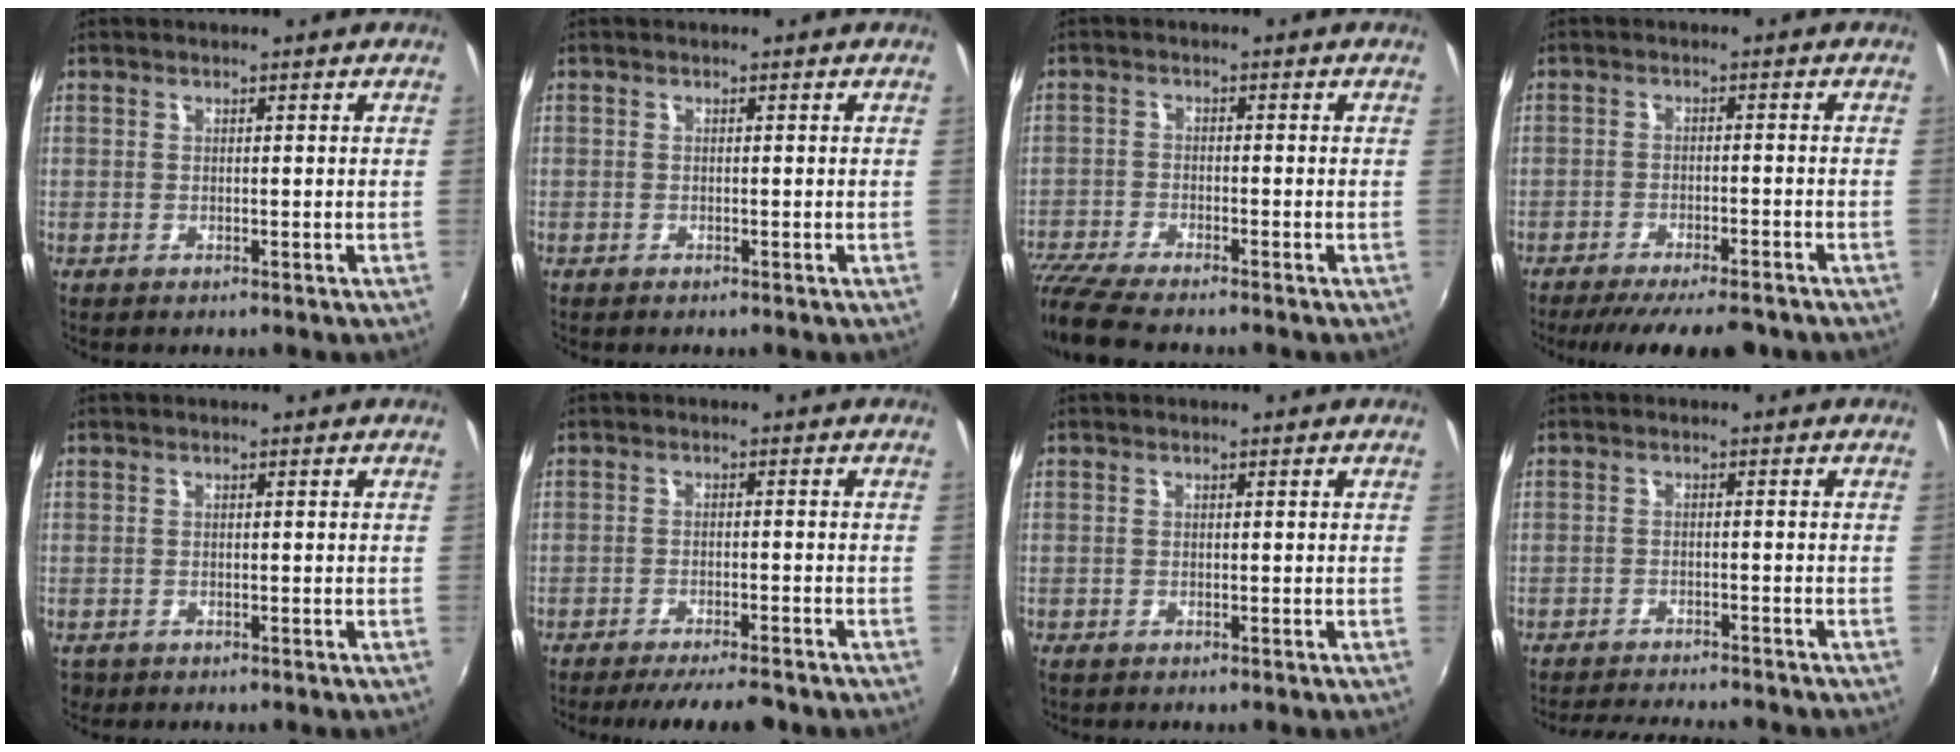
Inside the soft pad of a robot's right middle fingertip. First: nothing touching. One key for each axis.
{"total": 0.5, "fx": -0.4, "fy": 0.3, "fz": 0.0, "tx": 0.000, "ty": 0.001, "tz": -0.008}
{"total": 9.1, "fx": -8.0, "fy": 1.1, "fz": 4.0, "tx": -0.109, "ty": -0.033, "tz": -0.148}
{"total": 12.2, "fx": -10.2, "fy": 2.6, "fz": 6.1, "tx": -0.124, "ty": -0.027, "tz": -0.149}
{"total": 1.3, "fx": -0.7, "fy": 1.1, "fz": 0.3, "tx": -0.010, "ty": -0.005, "tz": -0.011}
{"total": 8.6, "fx": -7.5, "fy": 1.3, "fz": 4.0, "tx": -0.086, "ty": -0.012, "tz": -0.111}
{"total": 0.5, "fx": -0.4, "fy": 0.3, "fz": 0.1, "tx": -0.004, "ty": -0.003, "tz": -0.009}
{"total": 9.6, "fx": -8.8, "fy": 1.1, "fz": 3.5, "tx": -0.083, "ty": -0.010, "tz": -0.131}